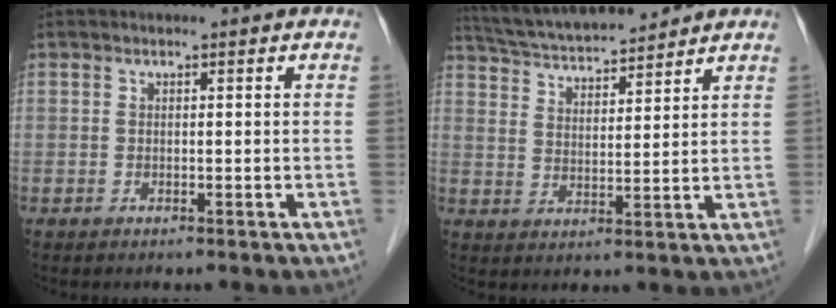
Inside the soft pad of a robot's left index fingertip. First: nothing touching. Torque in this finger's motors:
{"motor_torque": [0.13, -0.16, 0.15, 0.07]}